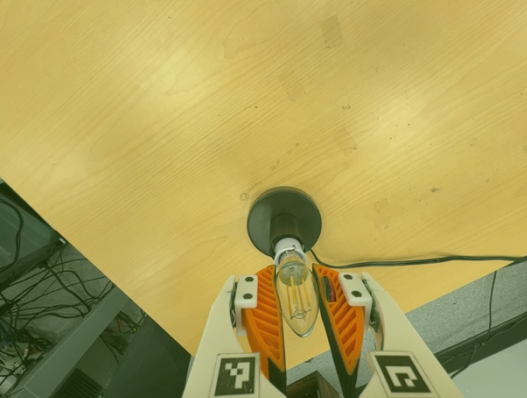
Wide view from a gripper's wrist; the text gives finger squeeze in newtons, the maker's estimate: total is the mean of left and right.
{"total": 14.1, "left": 13.3, "right": 14.8}